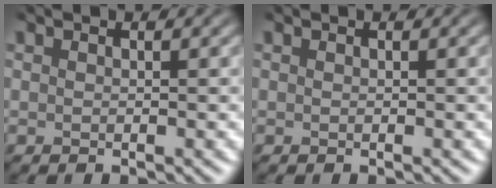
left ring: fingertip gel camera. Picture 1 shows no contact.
{"total": 0.0}